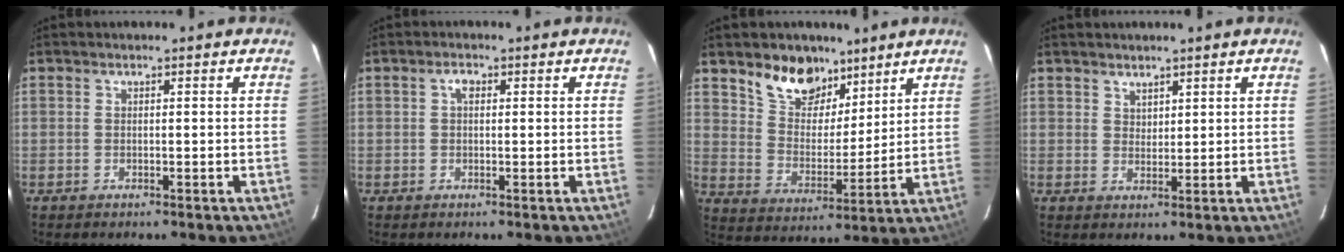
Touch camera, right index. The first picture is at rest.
{"total": 1.6, "force": [0.4, 1.0, 1.2], "torque": [-0.022, 0.008, 0.004]}
{"total": 11.7, "force": [8.3, 6.8, 4.7], "torque": [-0.089, 0.009, 0.154]}
{"total": 2.2, "force": [1.8, 1.3, 0.3], "torque": [0.002, 0.003, 0.032]}